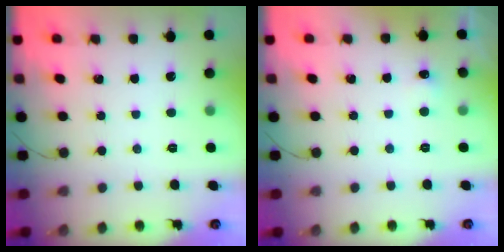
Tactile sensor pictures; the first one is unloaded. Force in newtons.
{"total": 3.7, "press": 3.5, "slide": 0.9}